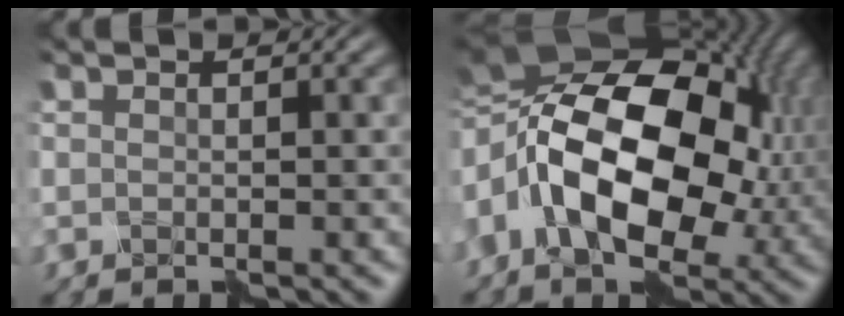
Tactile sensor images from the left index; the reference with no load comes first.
{"total": 19.4, "force": [1.0, 12.6, 14.7], "torque": [-0.289, 0.005, 0.020]}